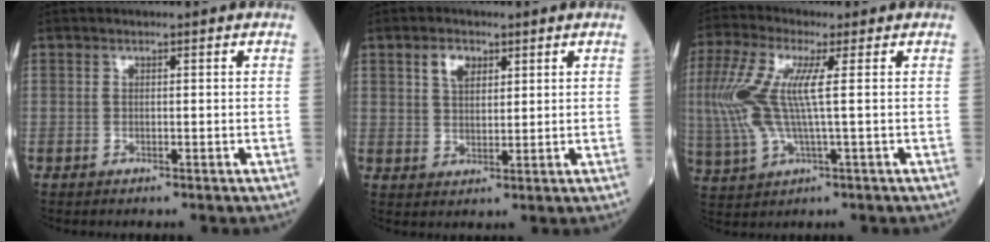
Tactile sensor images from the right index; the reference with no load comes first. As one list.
[{"total": 3.8, "force": [2.0, 2.2, 2.3], "torque": [-0.043, 0.006, 0.039]}, {"total": 10.8, "force": [1.2, 2.1, 10.5], "torque": [-0.262, 0.012, 0.021]}]